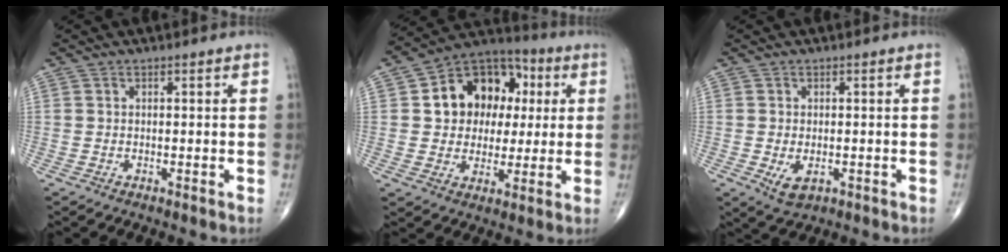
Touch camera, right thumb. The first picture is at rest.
{"total": 15.7, "force": [3.1, 12.1, 9.6], "torque": [-0.099, 0.017, 0.043]}
{"total": 3.7, "force": [-1.1, 2.2, 2.8], "torque": [-0.042, -0.005, -0.009]}